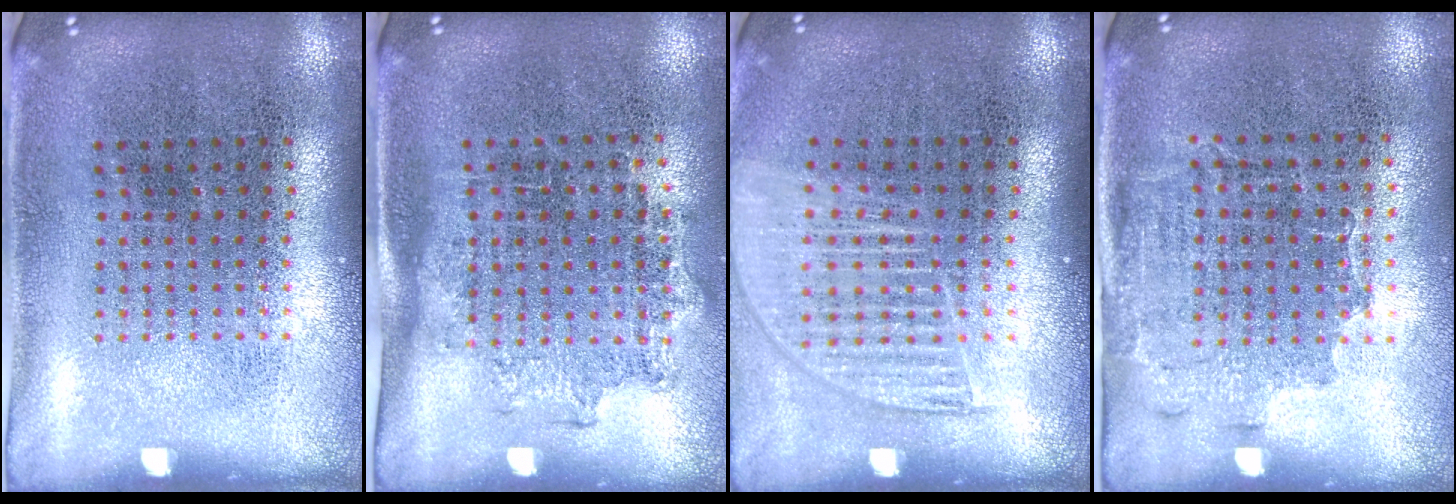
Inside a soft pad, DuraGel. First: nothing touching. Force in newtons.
{"total": 1.3, "press": 1.0, "slide": 0.8}
{"total": 1.4, "press": 1.3, "slide": 0.5}
{"total": 1.6, "press": 1.3, "slide": 0.9}